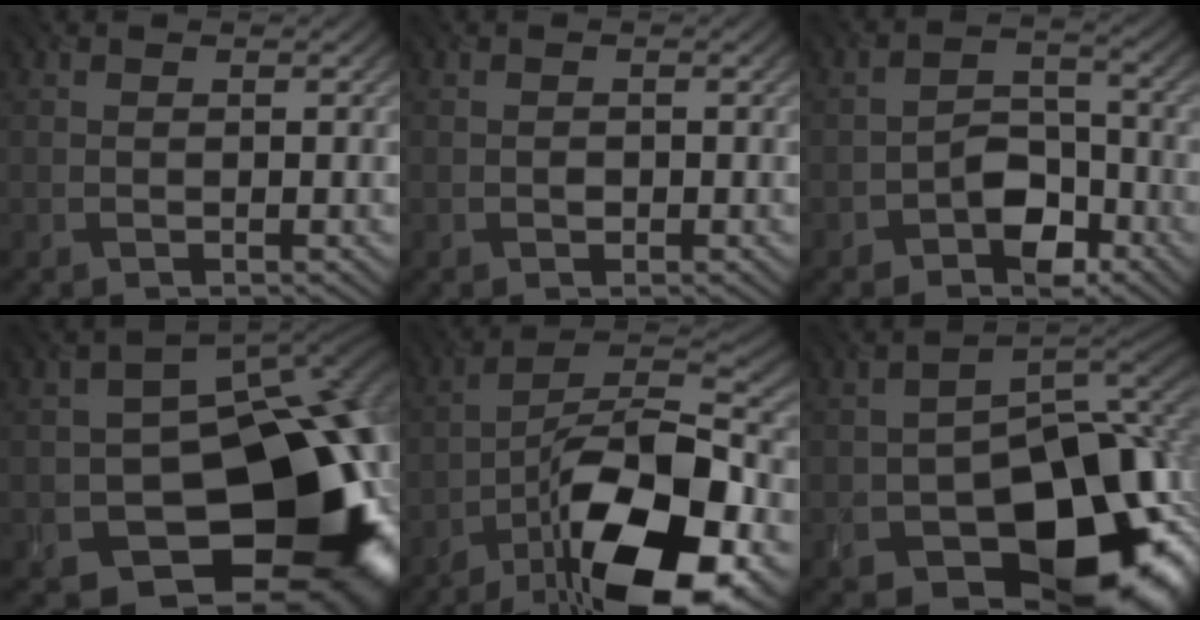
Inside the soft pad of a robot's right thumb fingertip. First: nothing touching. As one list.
[{"total": 0.6, "force": [-0.2, 0.5, 0.3], "torque": [-0.003, -0.003, -0.004]}, {"total": 5.5, "force": [-2.9, 3.4, 3.2], "torque": [-0.047, 0.006, -0.056]}, {"total": 19.6, "force": [-6.4, 12.8, 13.4], "torque": [-0.148, -0.034, -0.079]}, {"total": 18.4, "force": [-9.5, 7.0, 14.1], "torque": [-0.220, -0.006, -0.167]}, {"total": 18.5, "force": [-7.2, 11.9, 12.2], "torque": [-0.152, -0.033, -0.099]}]